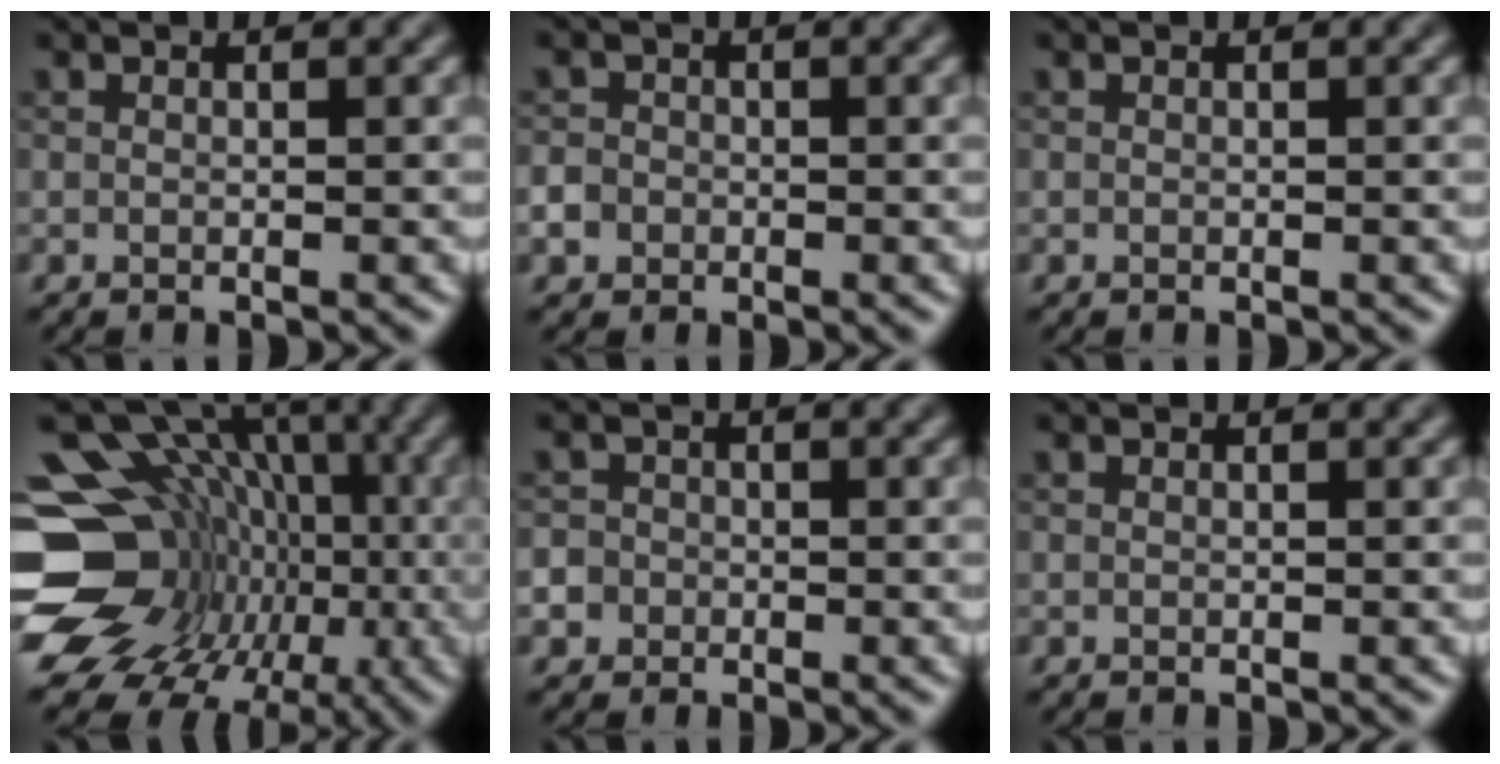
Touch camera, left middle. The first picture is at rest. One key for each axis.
{"total": 2.8, "fx": -1.2, "fy": 2.4, "fz": 0.8, "tx": -0.007, "ty": 0.001, "tz": -0.027}
{"total": 0.0}
{"total": 19.6, "fx": -3.7, "fy": 16.5, "fz": 10.0, "tx": -0.144, "ty": 0.017, "tz": -0.062}
{"total": 4.6, "fx": -1.8, "fy": 4.1, "fz": 1.0, "tx": -0.006, "ty": 0.005, "tz": -0.056}
{"total": 0.0}